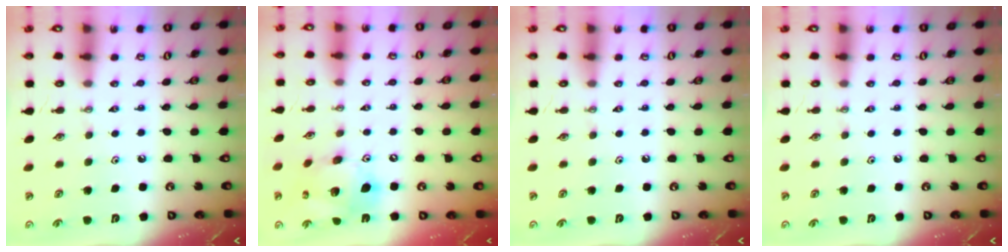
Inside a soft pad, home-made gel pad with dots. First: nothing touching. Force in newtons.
{"total": 16.3, "press": 16.1, "slide": 2.5}
{"total": 0.0}
{"total": 0.0}